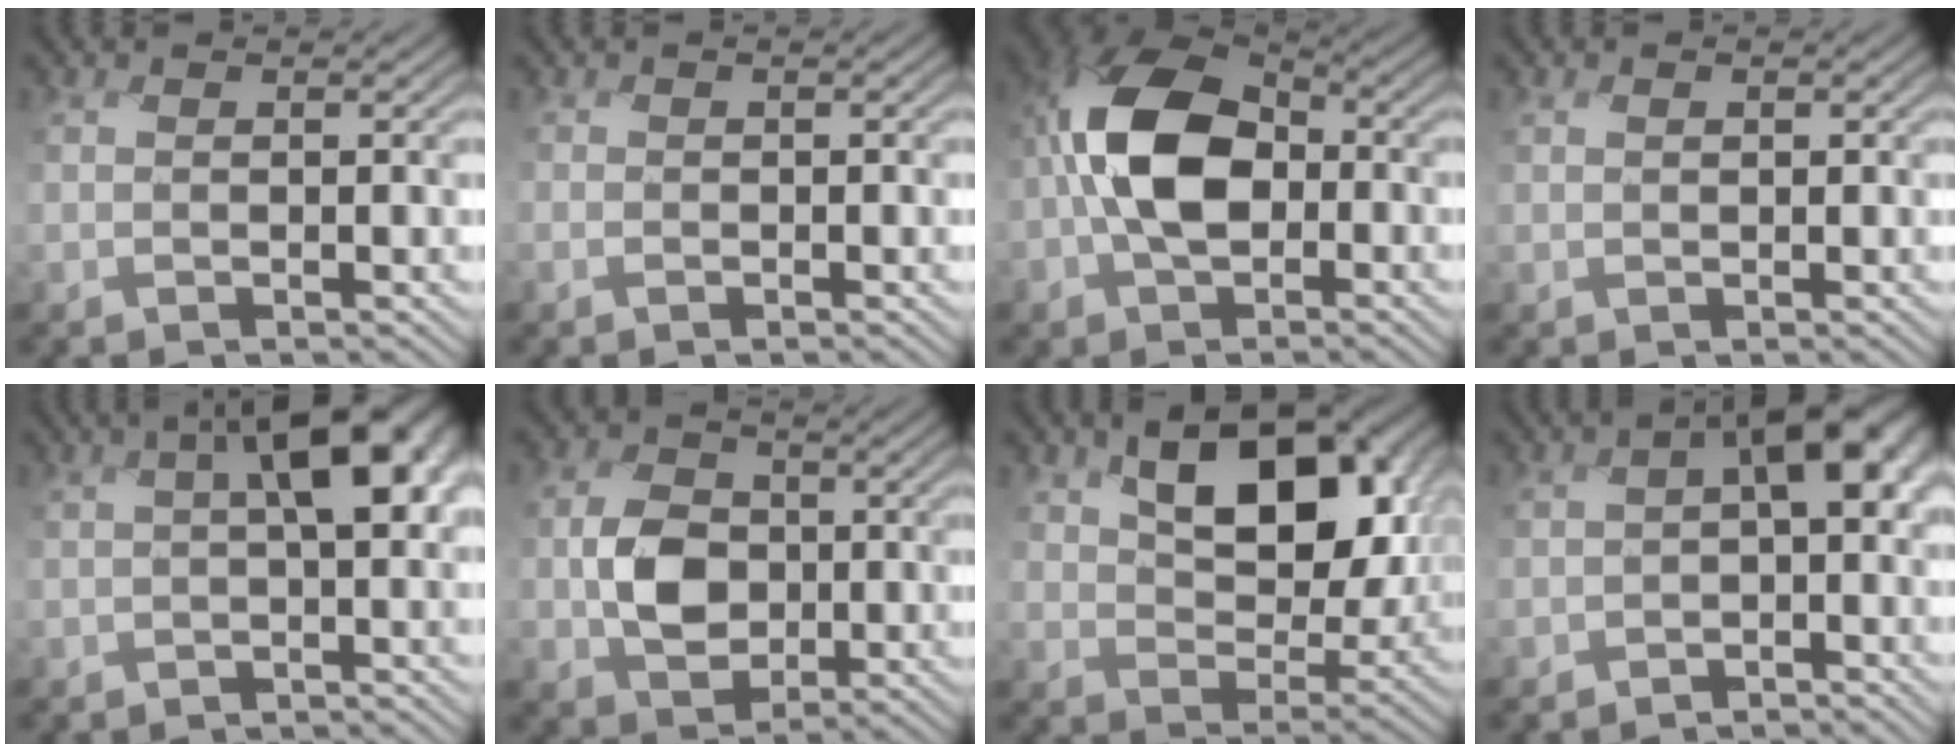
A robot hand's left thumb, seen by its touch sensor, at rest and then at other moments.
{"total": 0.6, "force": [-0.6, 0.2, -0.2], "torque": [0.009, -0.002, -0.011]}
{"total": 12.0, "force": [-1.6, 7.9, 8.8], "torque": [-0.192, 0.014, -0.052]}
{"total": 0.6, "force": [0.1, 0.4, 0.5], "torque": [-0.007, 0.000, 0.003]}
{"total": 6.6, "force": [0.3, 2.9, 6.0], "torque": [-0.095, 0.004, -0.002]}
{"total": 5.8, "force": [-1.1, 4.6, 3.3], "torque": [-0.064, 0.001, -0.030]}
{"total": 12.4, "force": [3.9, 7.9, 8.7], "torque": [-0.145, -0.007, 0.072]}
{"total": 7.3, "force": [-1.2, 4.5, 5.6], "torque": [-0.093, -0.011, -0.030]}